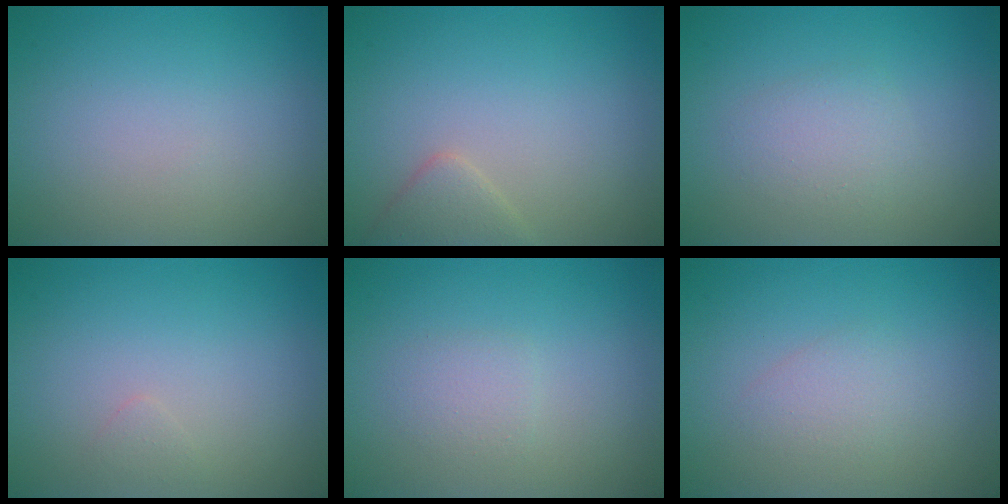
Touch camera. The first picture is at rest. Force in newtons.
{"total": 1.9, "press": 1.9, "slide": 0.1}
{"total": 1.9, "press": 1.9, "slide": 0.0}
{"total": 0.6, "press": 0.6, "slide": 0.0}
{"total": 1.3, "press": 1.3, "slide": 0.1}
{"total": 1.4, "press": 1.4, "slide": 0.0}